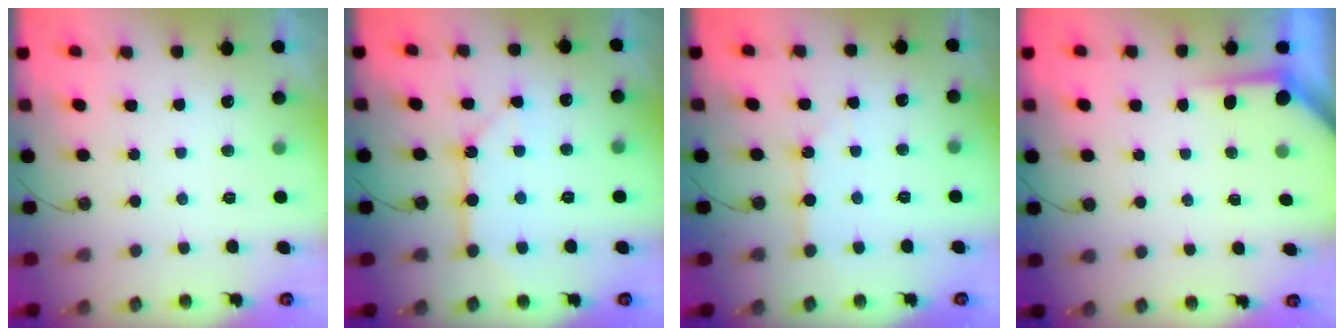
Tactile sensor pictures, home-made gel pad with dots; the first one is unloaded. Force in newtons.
{"total": 11.3, "press": 11.2, "slide": 1.1}
{"total": 3.9, "press": 3.9, "slide": 0.3}
{"total": 3.4, "press": 3.4, "slide": 0.4}